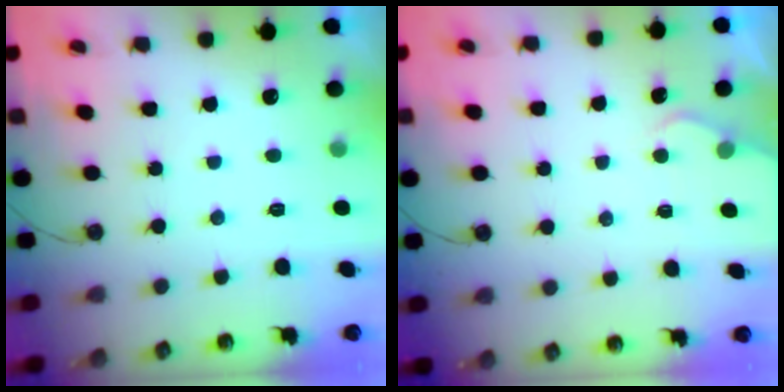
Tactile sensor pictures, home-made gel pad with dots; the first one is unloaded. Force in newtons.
{"total": 4.0, "press": 4.0, "slide": 0.5}